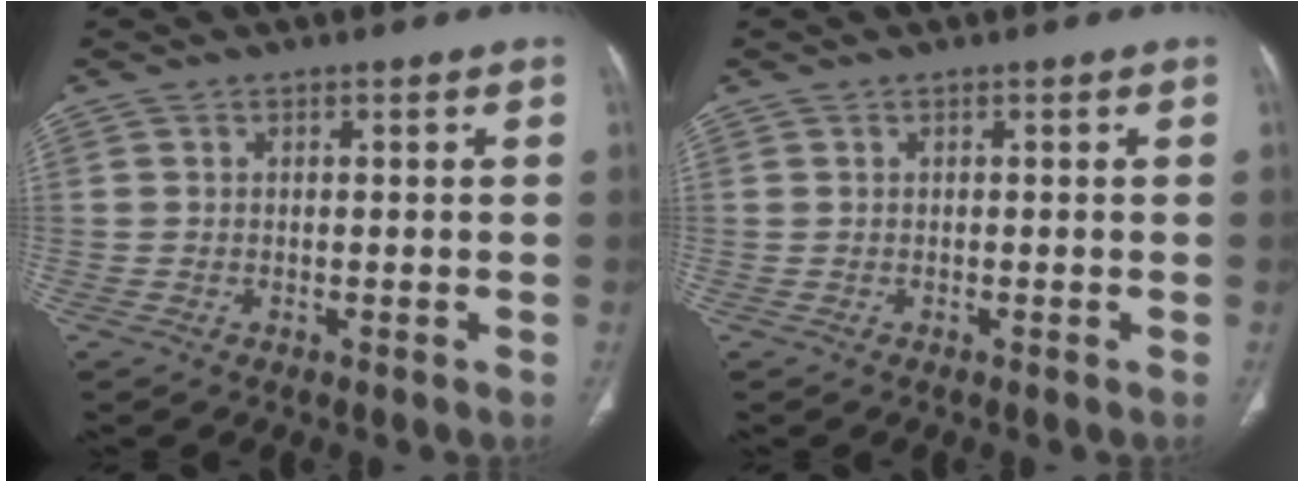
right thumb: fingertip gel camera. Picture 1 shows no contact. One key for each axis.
{"total": 0.0}